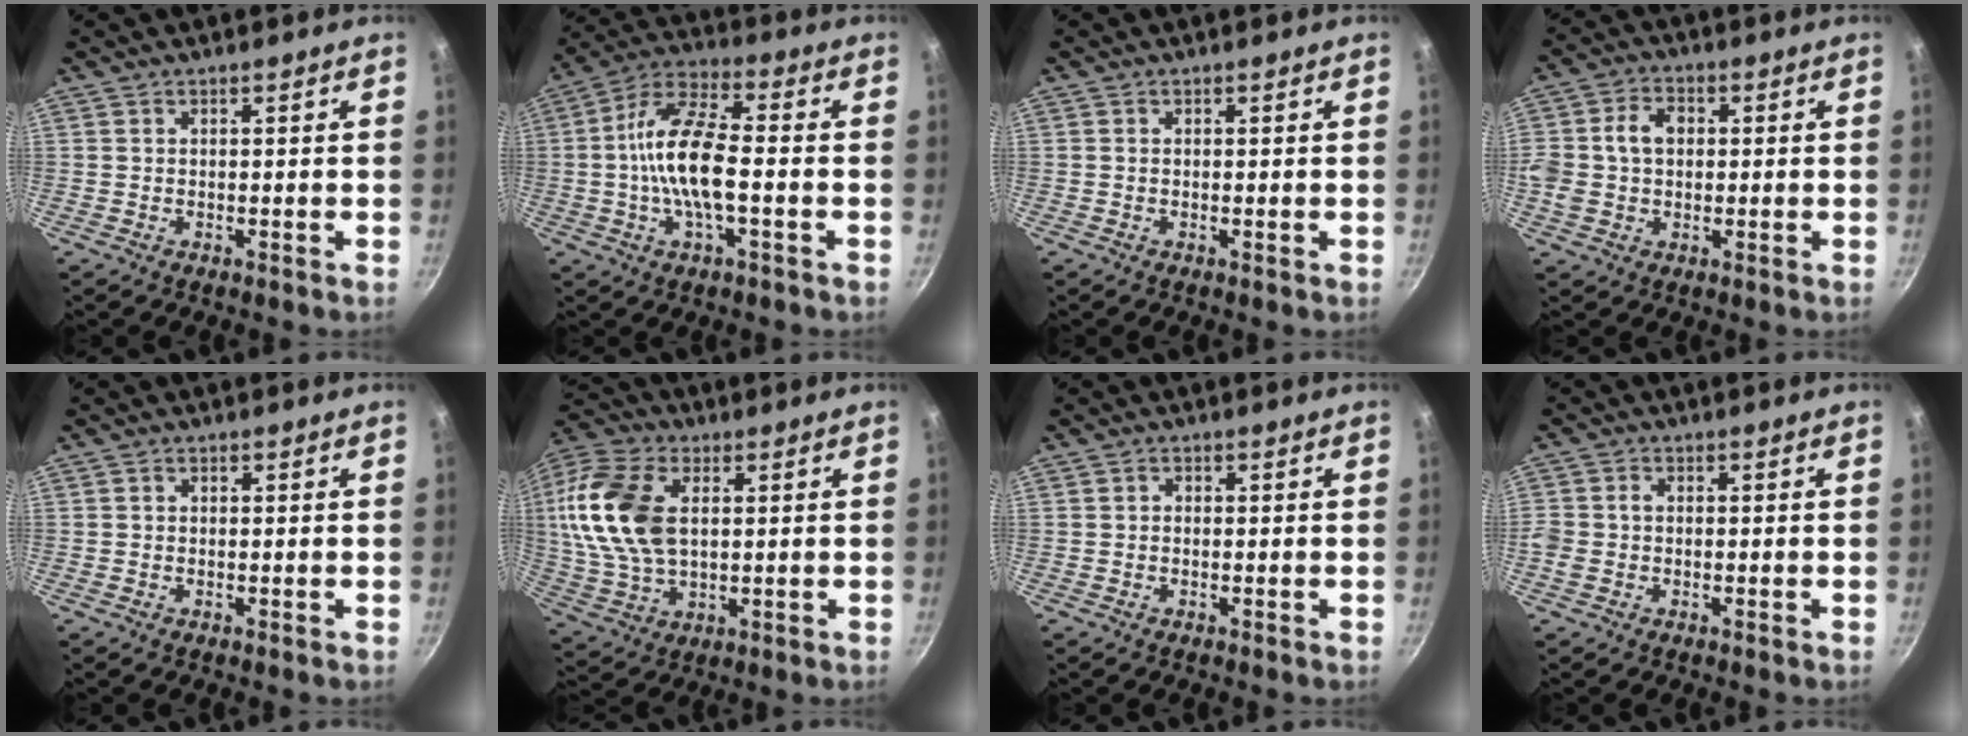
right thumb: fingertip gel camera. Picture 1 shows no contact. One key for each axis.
{"total": 13.9, "fx": -1.5, "fy": 5.2, "fz": 12.7, "tx": -0.240, "ty": 0.032, "tz": -0.045}
{"total": 0.0}
{"total": 8.3, "fx": 0.6, "fy": 6.4, "fz": 5.2, "tx": -0.083, "ty": 0.012, "tz": 0.000}
{"total": 0.7, "fx": 0.0, "fy": 0.7, "fz": 0.3, "tx": -0.005, "ty": 0.005, "tz": 0.000}
{"total": 18.6, "fx": 3.1, "fy": 11.6, "fz": 14.1, "tx": -0.281, "ty": 0.006, "tz": 0.058}
{"total": 1.1, "fx": -0.2, "fy": 0.9, "fz": 0.5, "tx": -0.006, "ty": 0.006, "tz": -0.005}
{"total": 3.3, "fx": -0.7, "fy": 2.7, "fz": 1.7, "tx": -0.035, "ty": 0.009, "tz": -0.017}